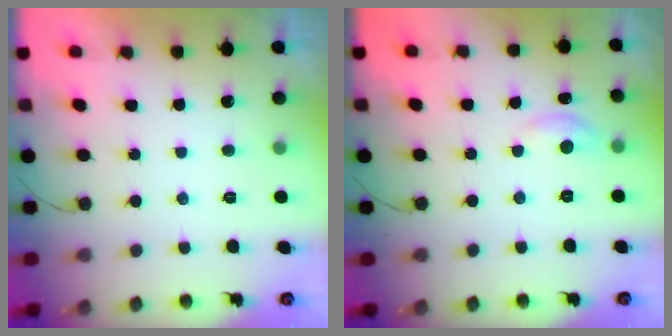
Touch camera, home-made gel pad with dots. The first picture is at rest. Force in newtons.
{"total": 4.4, "press": 4.4, "slide": 0.5}